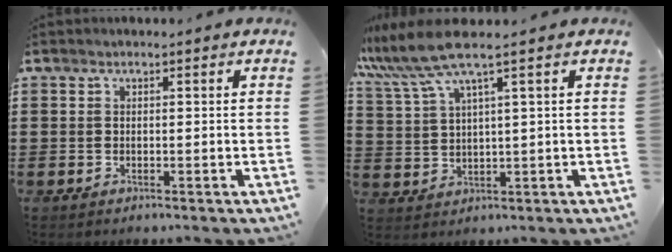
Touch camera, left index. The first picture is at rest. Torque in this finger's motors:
{"motor_torque": [2.14, 0.00, 0.77, 0.21]}